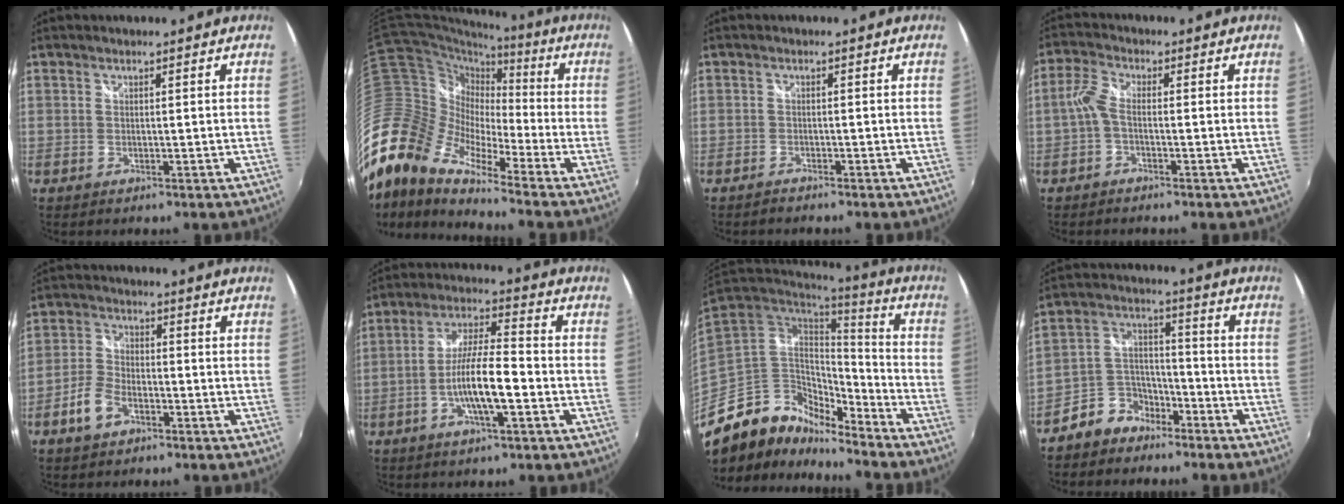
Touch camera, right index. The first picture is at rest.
{"total": 20.1, "force": [-11.9, 9.3, 13.4], "torque": [-0.240, -0.022, -0.251]}
{"total": 1.5, "force": [-1.5, 0.3, 0.2], "torque": [-0.012, -0.001, -0.028]}
{"total": 3.4, "force": [-1.1, 1.4, 2.9], "torque": [-0.071, 0.009, -0.027]}
{"total": 6.1, "force": [-3.5, 3.5, 3.7], "torque": [-0.084, 0.007, -0.066]}
{"total": 10.7, "force": [-3.7, 2.0, 9.8], "torque": [-0.193, 0.001, -0.067]}
{"total": 12.9, "force": [-9.9, 6.9, 4.6], "torque": [-0.101, 0.011, -0.191]}
{"total": 8.5, "force": [-6.2, 5.3, 2.5], "torque": [-0.057, 0.036, -0.115]}